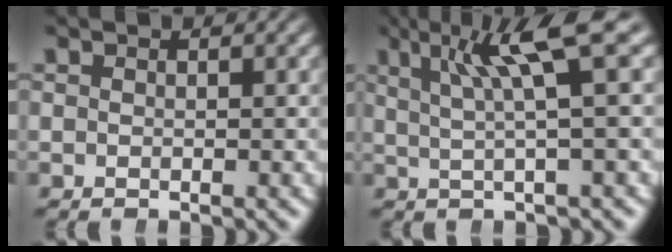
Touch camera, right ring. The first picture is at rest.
{"total": 6.7, "force": [3.1, 0.0, 5.9], "torque": [-0.072, 0.031, 0.046]}